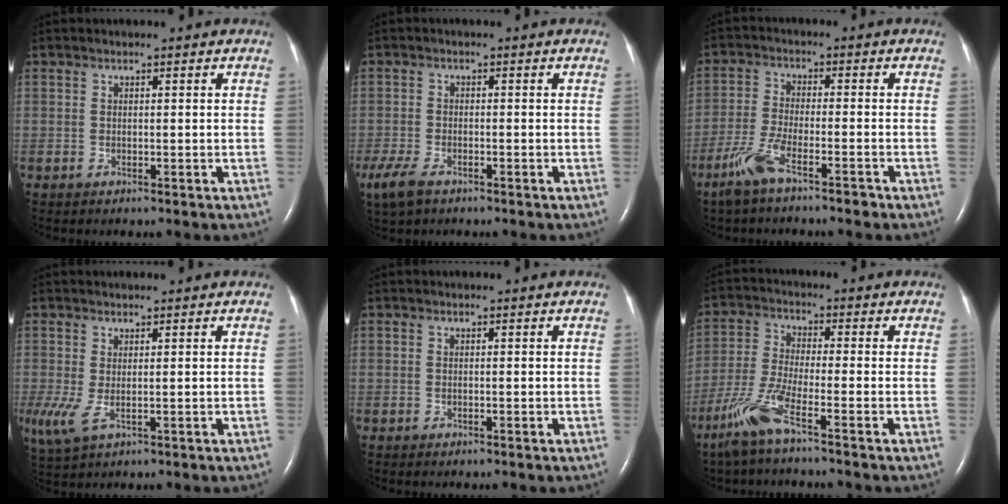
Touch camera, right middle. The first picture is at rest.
{"total": 6.4, "force": [-4.2, 2.6, 4.0], "torque": [-0.093, -0.015, -0.076]}
{"total": 6.3, "force": [-4.4, 0.9, 4.4], "torque": [-0.105, -0.008, -0.086]}
{"total": 5.1, "force": [-0.5, 1.9, 4.8], "torque": [-0.123, -0.006, 0.000]}
{"total": 0.0}
{"total": 7.3, "force": [-4.7, 0.0, 5.6], "torque": [-0.132, -0.016, -0.102]}